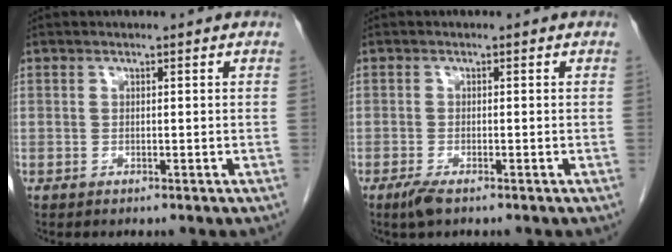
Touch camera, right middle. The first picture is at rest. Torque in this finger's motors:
{"motor_torque": [0.45, -0.25, 0.02, 0.03]}